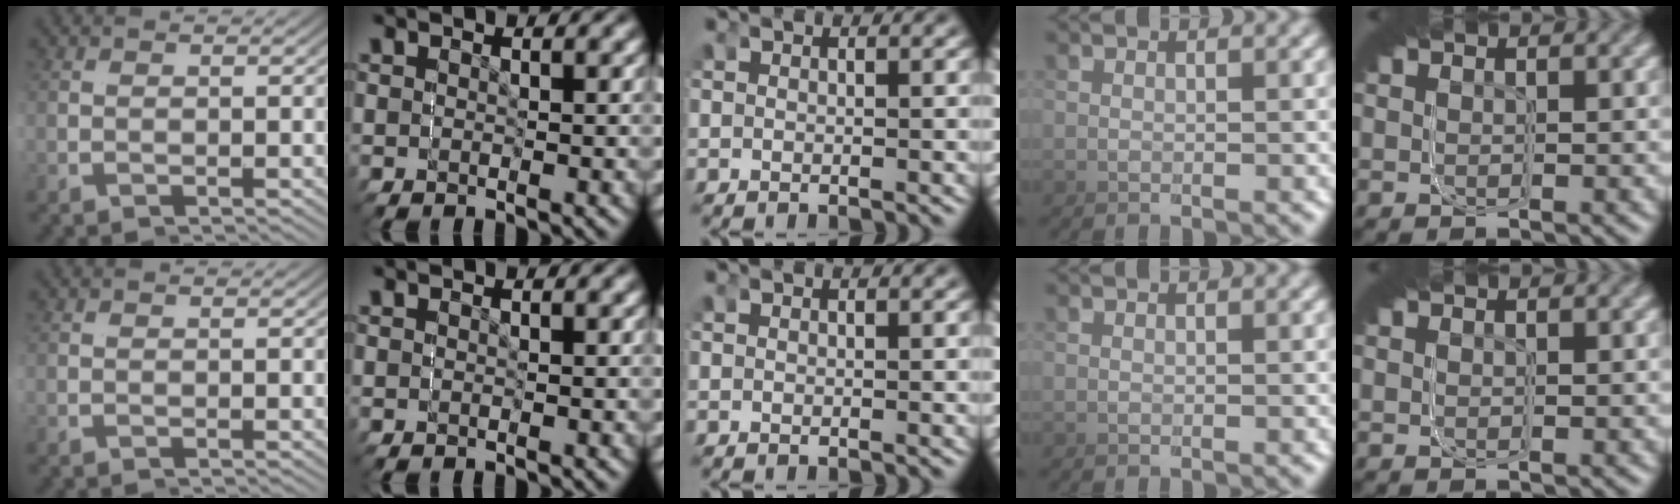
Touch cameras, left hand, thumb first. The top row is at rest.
{}